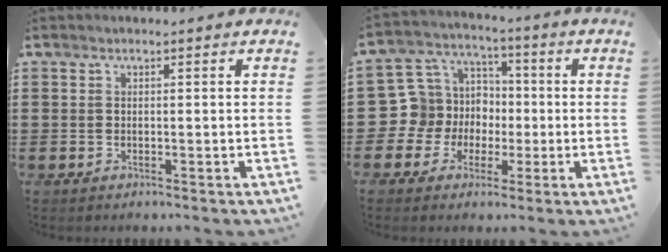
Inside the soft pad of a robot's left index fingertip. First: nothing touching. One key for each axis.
{"total": 9.3, "fx": -1.4, "fy": 9.1, "fz": 1.2, "tx": -0.085, "ty": 0.008, "tz": -0.027}